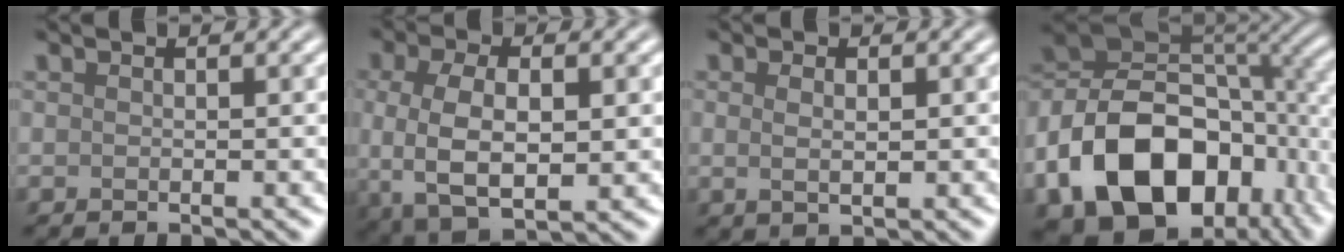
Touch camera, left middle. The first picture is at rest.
{"total": 7.3, "force": [-0.7, 3.7, 6.2], "torque": [-0.125, -0.013, -0.008]}
{"total": 1.5, "force": [0.3, 0.7, 1.3], "torque": [-0.026, -0.002, 0.007]}
{"total": 16.9, "force": [-5.9, 11.7, 10.7], "torque": [-0.204, -0.013, -0.104]}